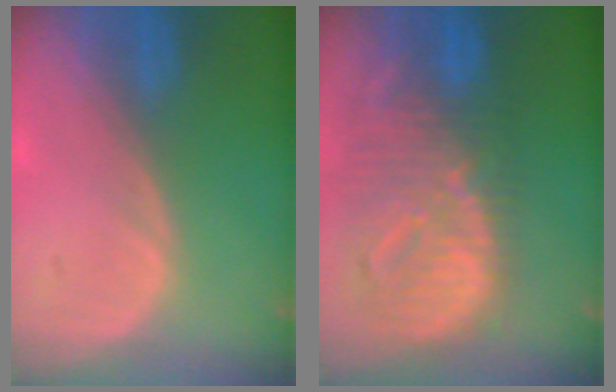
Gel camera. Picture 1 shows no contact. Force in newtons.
{"total": 12.6, "press": 11.0, "slide": 6.2}